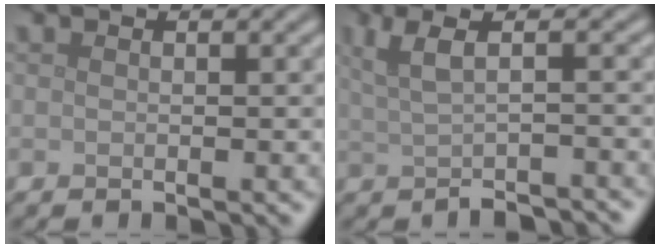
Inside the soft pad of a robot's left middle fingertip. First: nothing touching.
{"total": 4.0, "force": [0.2, 1.5, 3.7], "torque": [-0.054, 0.001, 0.001]}